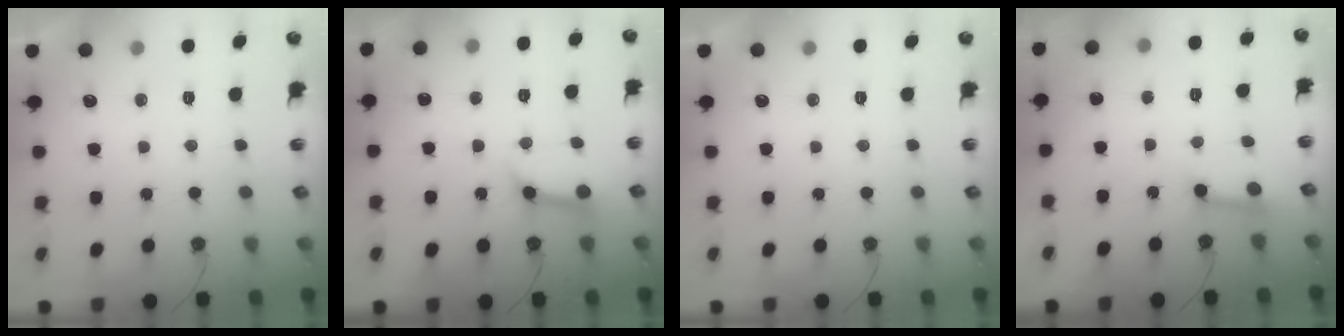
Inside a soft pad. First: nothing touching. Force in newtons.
{"total": 10.8, "press": 10.8, "slide": 1.3}
{"total": 0.0}
{"total": 8.6, "press": 8.5, "slide": 0.9}